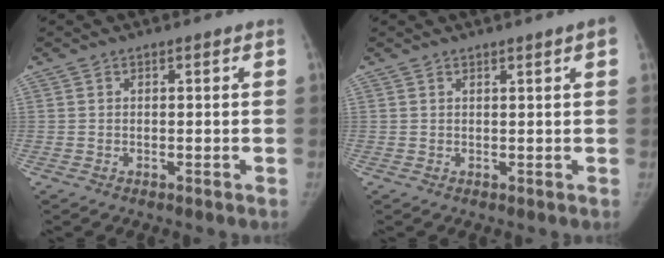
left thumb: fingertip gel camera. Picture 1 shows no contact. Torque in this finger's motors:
{"motor_torque": [0.96, 0.84, 1.22, -0.23, 0.13]}